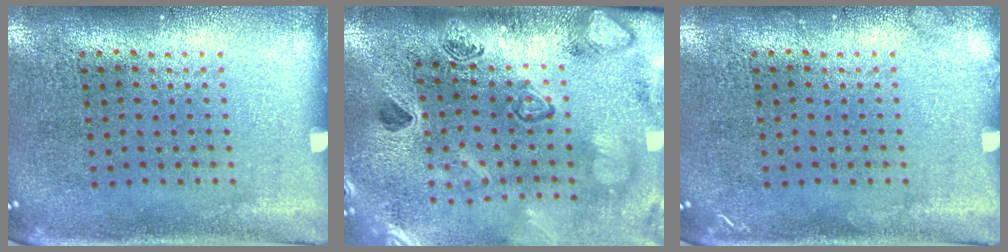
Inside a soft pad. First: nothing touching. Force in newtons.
{"total": 2.7, "press": 2.5, "slide": 1.0}
{"total": 0.8, "press": 0.8, "slide": 0.1}